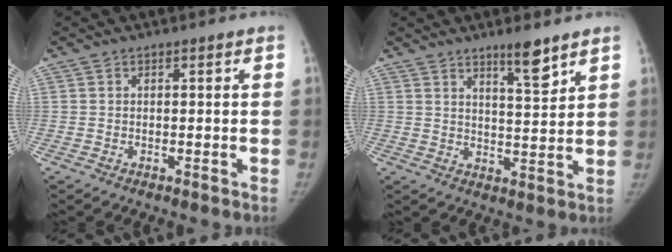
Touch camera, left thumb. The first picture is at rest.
{"total": 6.3, "force": [4.7, 0.9, 4.2], "torque": [-0.054, -0.039, 0.074]}